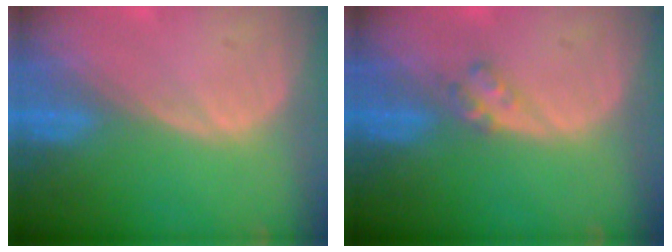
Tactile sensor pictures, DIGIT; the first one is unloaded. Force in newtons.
{"total": 2.0, "press": 2.0, "slide": 0.2}